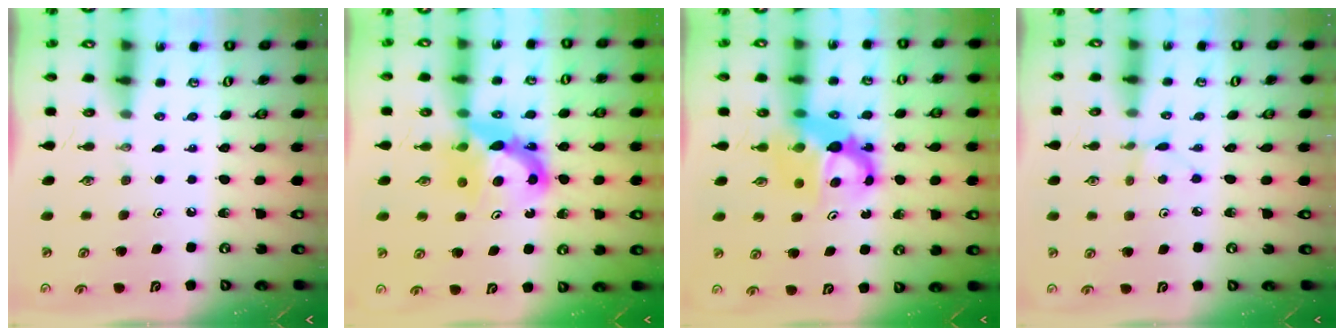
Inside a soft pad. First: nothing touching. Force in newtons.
{"total": 9.4, "press": 9.4, "slide": 0.5}
{"total": 8.8, "press": 8.7, "slide": 0.6}
{"total": 2.5, "press": 2.5, "slide": 0.3}